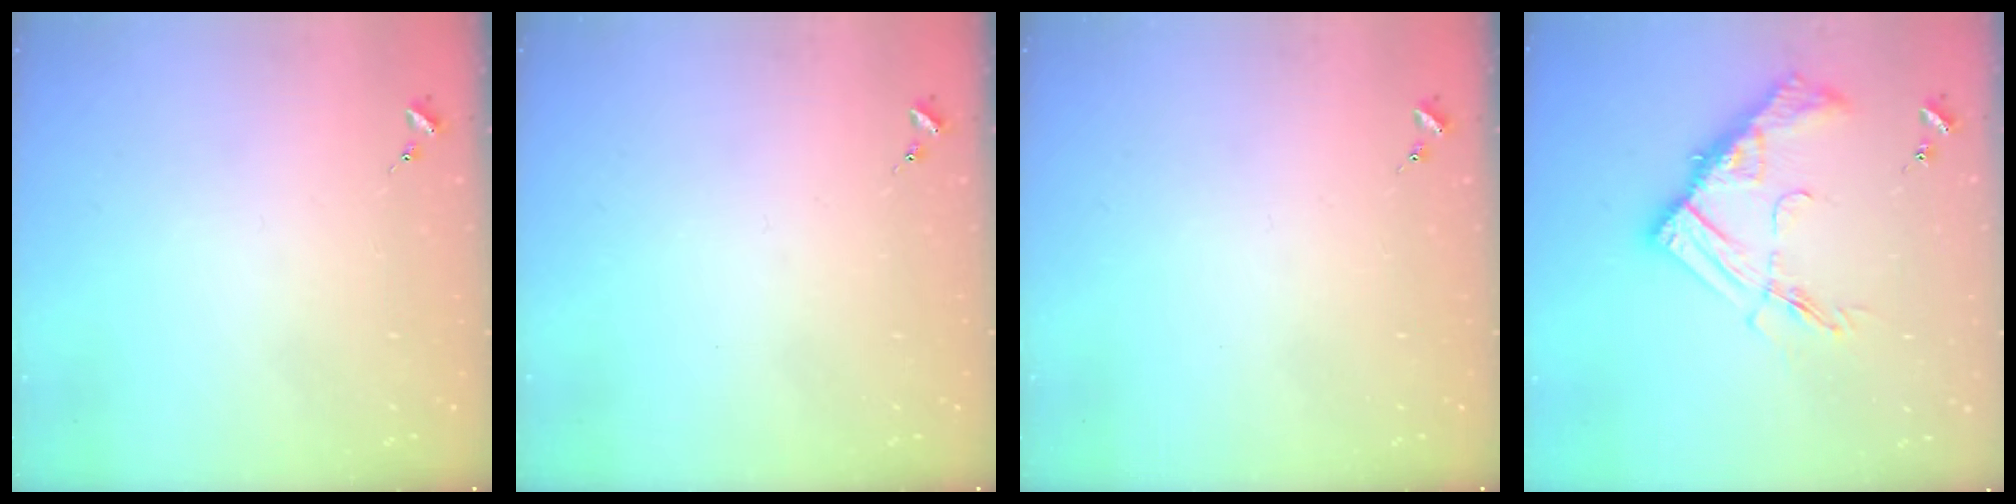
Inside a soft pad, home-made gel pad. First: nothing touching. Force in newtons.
{"total": 0.0}
{"total": 0.0}
{"total": 16.5, "press": 16.4, "slide": 1.4}